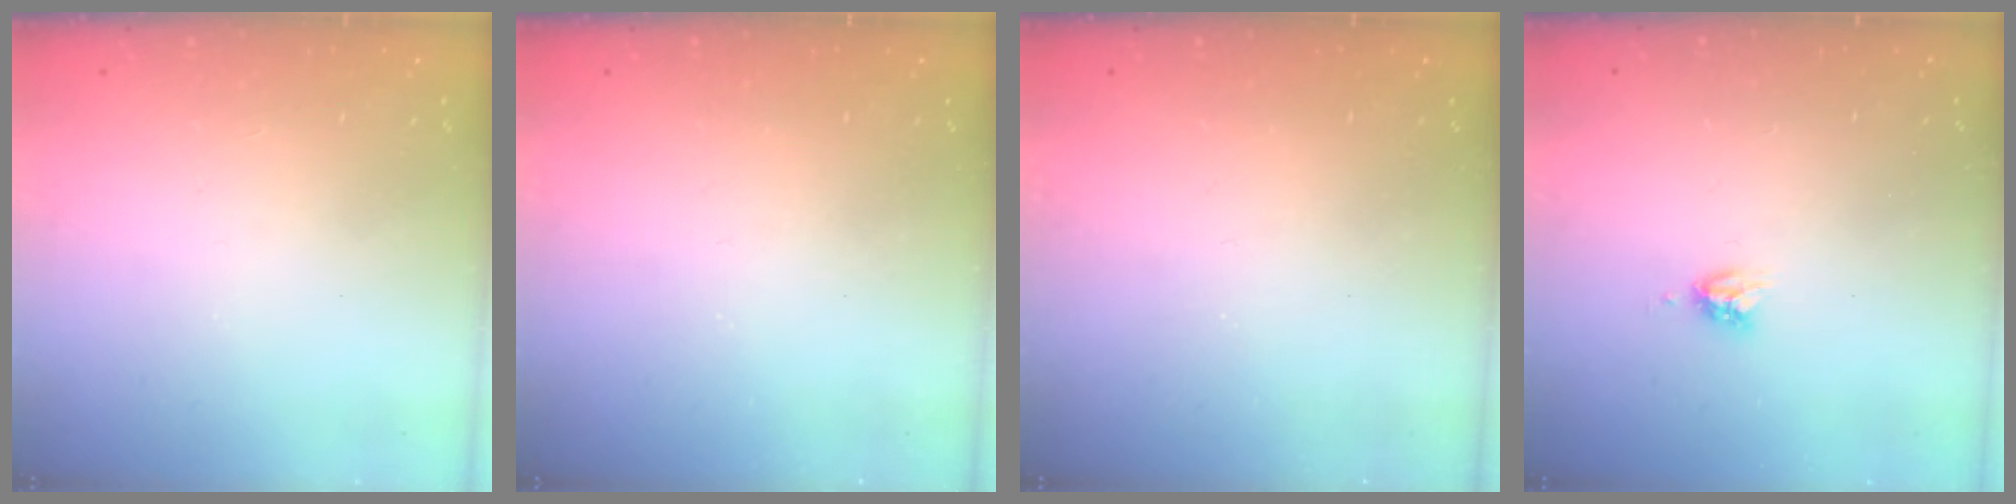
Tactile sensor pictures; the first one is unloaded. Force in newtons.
{"total": 0.0}
{"total": 0.0}
{"total": 4.2, "press": 4.2, "slide": 0.1}